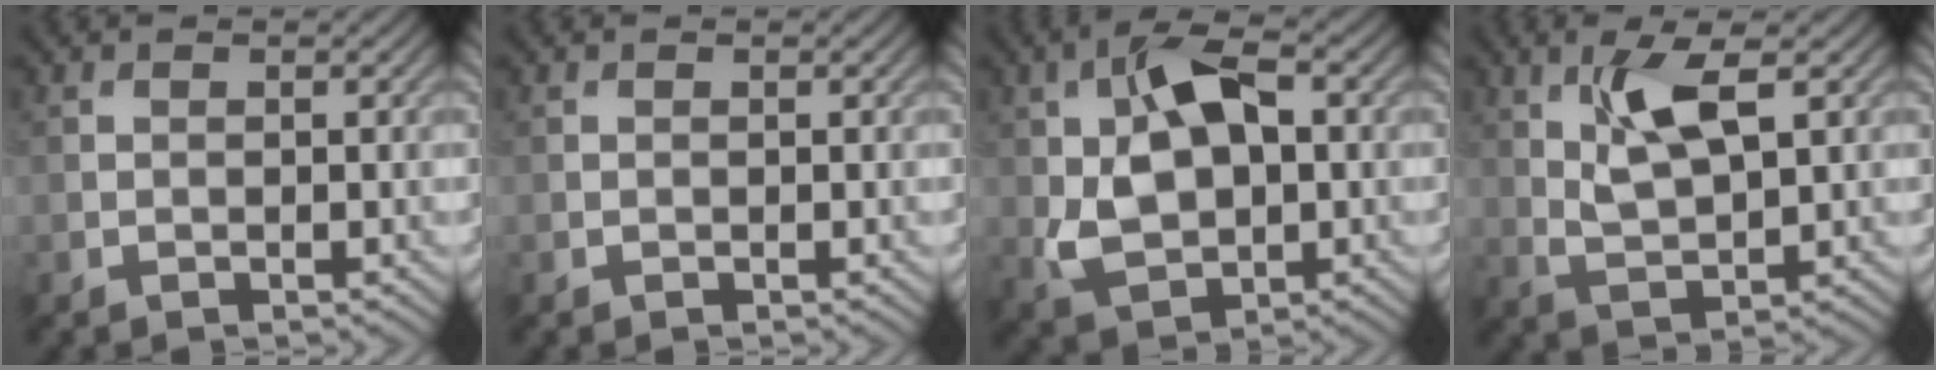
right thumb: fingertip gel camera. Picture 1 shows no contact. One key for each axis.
{"total": 0.0}
{"total": 10.2, "fx": 1.0, "fy": 6.1, "fz": 8.1, "tx": -0.172, "ty": -0.001, "tz": 0.015}
{"total": 6.6, "fx": 2.5, "fy": 2.2, "fz": 5.7, "tx": -0.122, "ty": -0.004, "tz": 0.051}